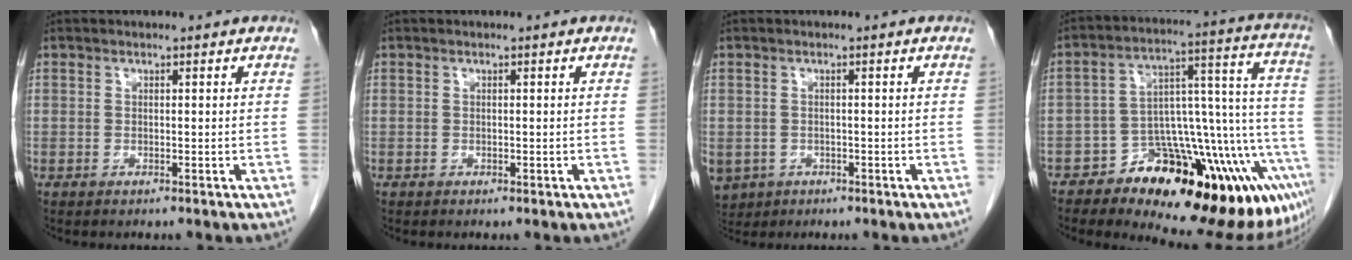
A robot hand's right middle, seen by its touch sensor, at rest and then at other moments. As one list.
[{"total": 0.0}, {"total": 6.5, "force": [-2.9, 5.5, 2.0], "torque": [-0.059, -0.003, -0.038]}, {"total": 24.7, "force": [-14.2, 7.8, 18.6], "torque": [-0.128, 0.063, -0.185]}]